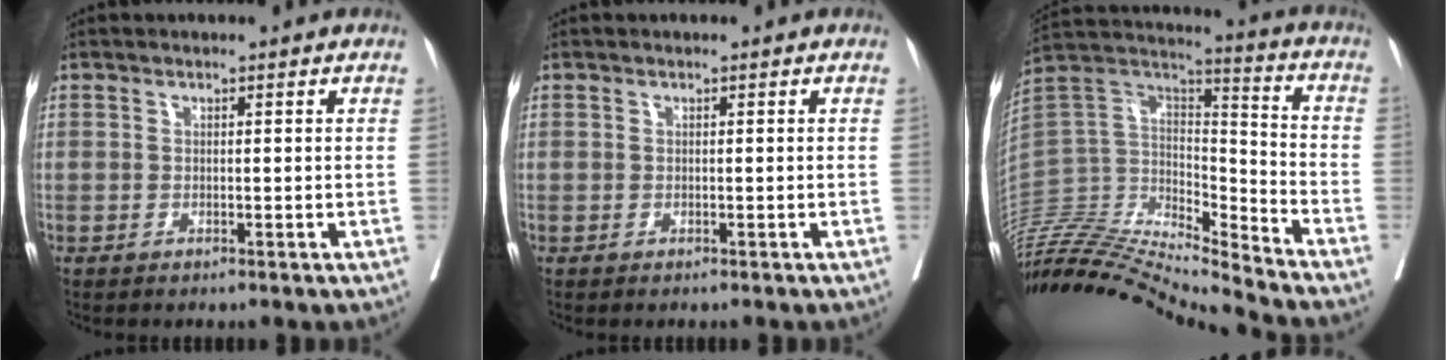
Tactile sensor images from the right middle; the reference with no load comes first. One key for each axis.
{"total": 0.0}
{"total": 27.2, "fx": -25.2, "fy": 2.0, "fz": 10.0, "tx": -0.229, "ty": -0.002, "tz": -0.438}